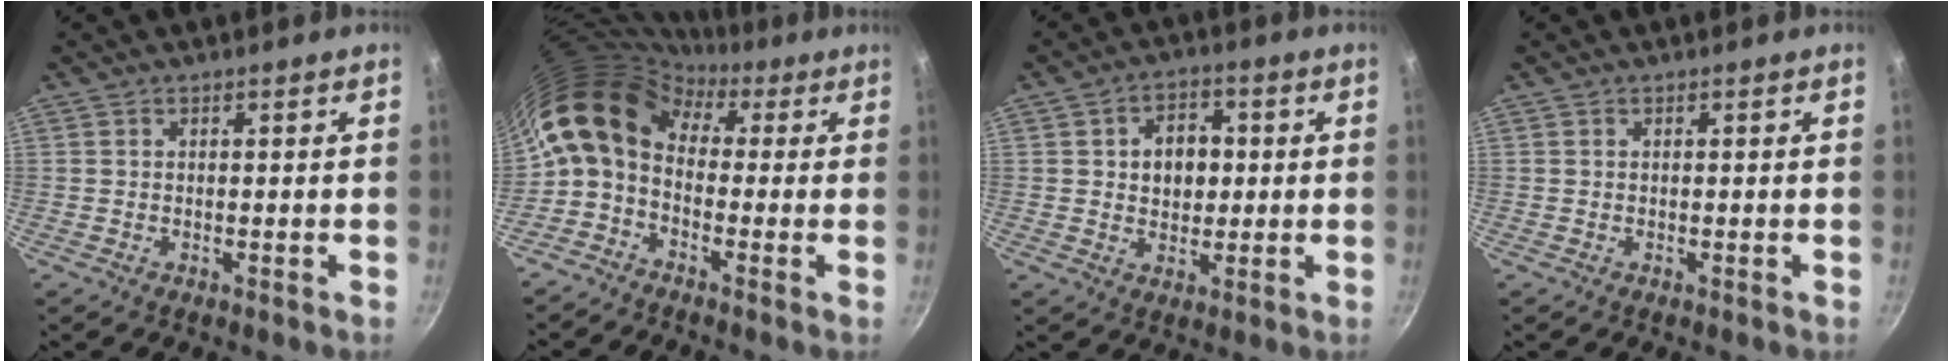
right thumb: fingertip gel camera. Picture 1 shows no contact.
{"total": 11.9, "force": [1.8, 8.4, 8.3], "torque": [-0.148, 0.026, 0.004]}
{"total": 7.4, "force": [1.0, 5.5, 4.8], "torque": [-0.047, 0.004, 0.014]}
{"total": 0.0}